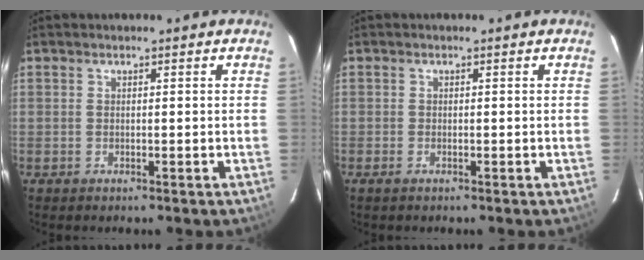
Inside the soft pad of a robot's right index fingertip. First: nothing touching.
{"total": 0.9, "force": [-0.6, 0.4, 0.5], "torque": [-0.011, -0.003, -0.013]}